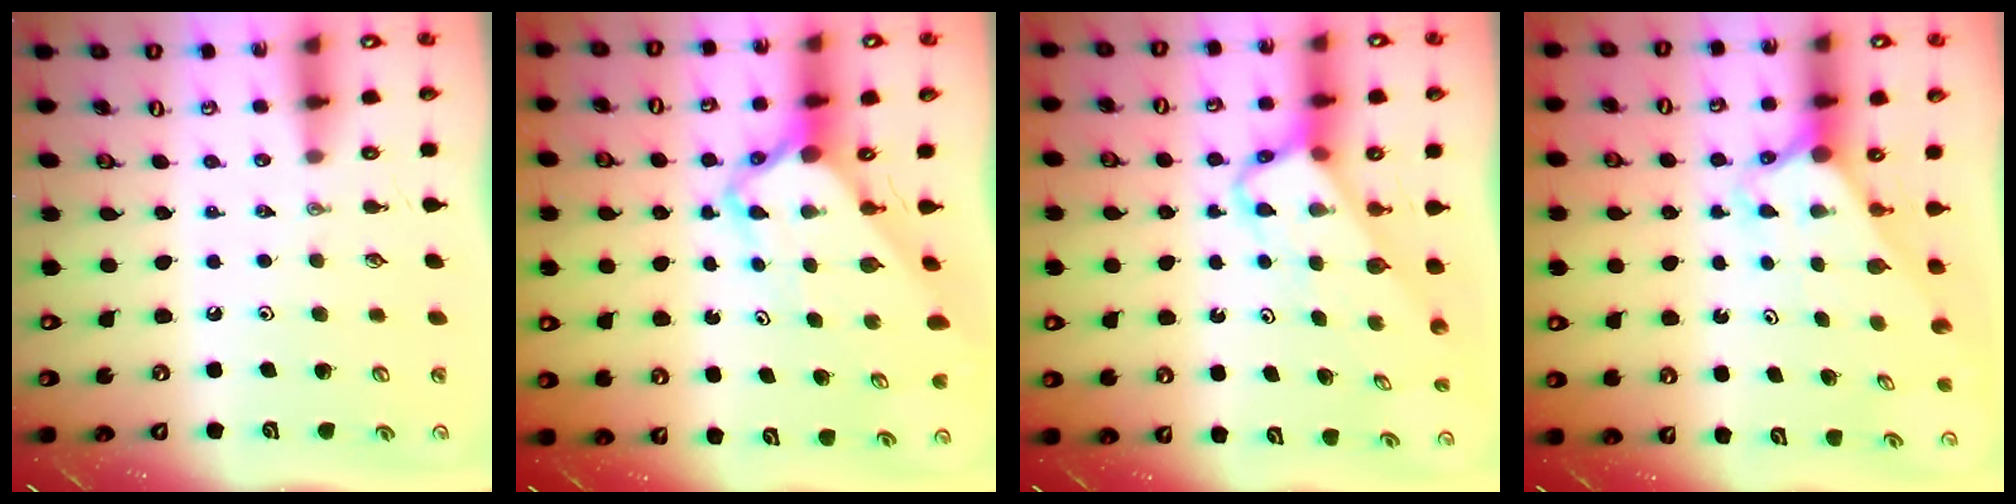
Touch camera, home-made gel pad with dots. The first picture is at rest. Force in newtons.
{"total": 5.3, "press": 5.3, "slide": 0.4}
{"total": 3.9, "press": 3.9, "slide": 0.2}
{"total": 2.6, "press": 2.6, "slide": 0.2}